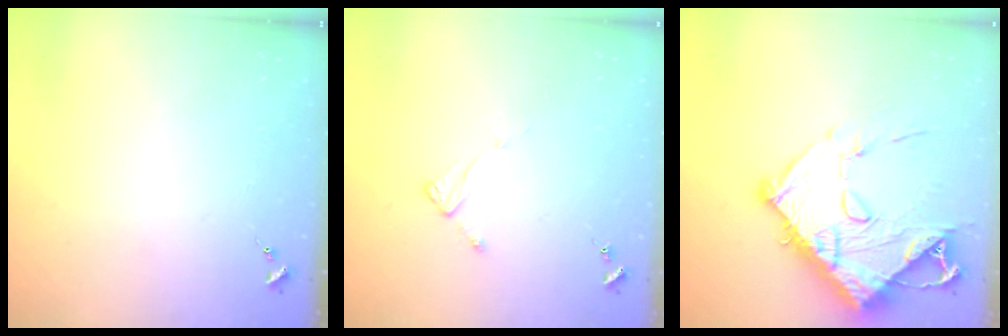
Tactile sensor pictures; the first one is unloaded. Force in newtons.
{"total": 2.0, "press": 2.0, "slide": 0.3}
{"total": 17.9, "press": 17.8, "slide": 2.0}